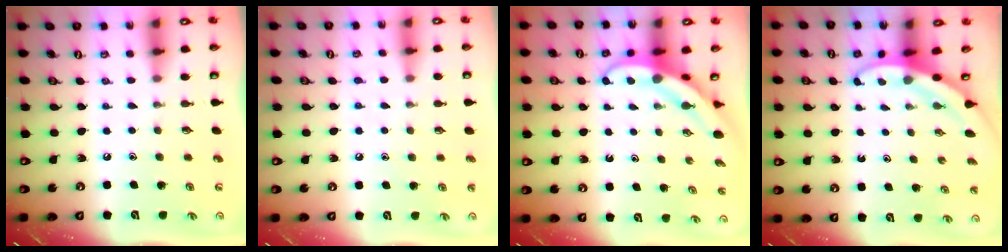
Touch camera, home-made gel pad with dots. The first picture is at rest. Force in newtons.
{"total": 4.1, "press": 4.1, "slide": 0.4}
{"total": 5.8, "press": 5.8, "slide": 0.5}
{"total": 3.5, "press": 3.5, "slide": 0.1}